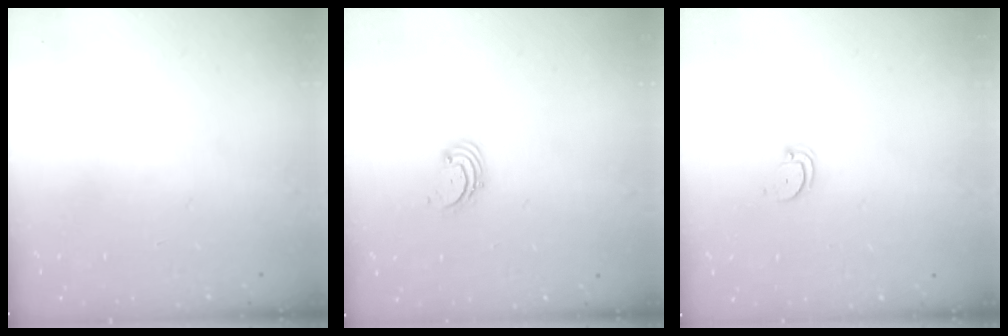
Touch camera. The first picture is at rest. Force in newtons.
{"total": 1.7, "press": 1.7, "slide": 0.2}
{"total": 2.6, "press": 2.6, "slide": 0.1}